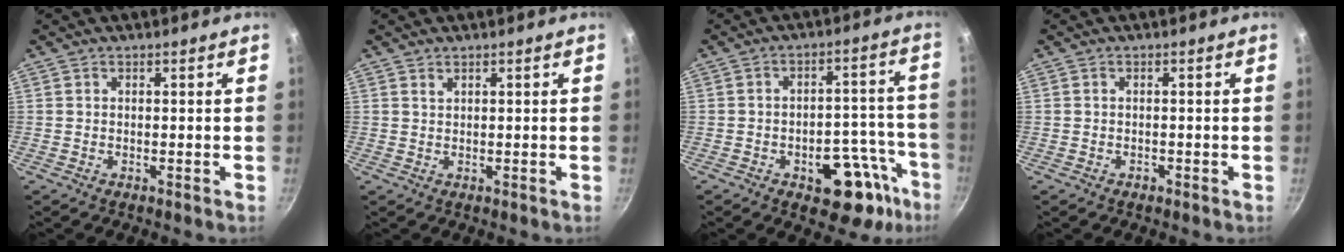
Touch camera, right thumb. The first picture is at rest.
{"total": 0.7, "force": [0.6, 0.2, 0.3], "torque": [-0.005, -0.003, 0.014]}
{"total": 13.5, "force": [-7.1, 6.7, 9.3], "torque": [-0.084, 0.061, -0.087]}
{"total": 0.7, "force": [-0.4, 0.5, 0.3], "torque": [-0.003, 0.001, -0.009]}